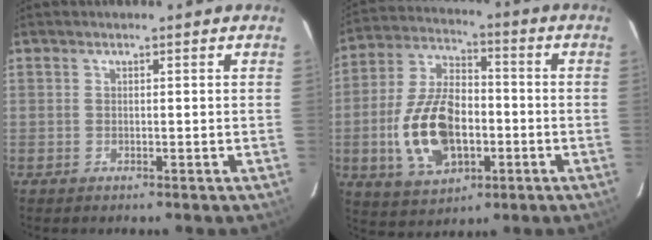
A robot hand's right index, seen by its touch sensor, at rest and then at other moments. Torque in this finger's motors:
{"motor_torque": [2.14, 0.00, 0.95, 0.21]}